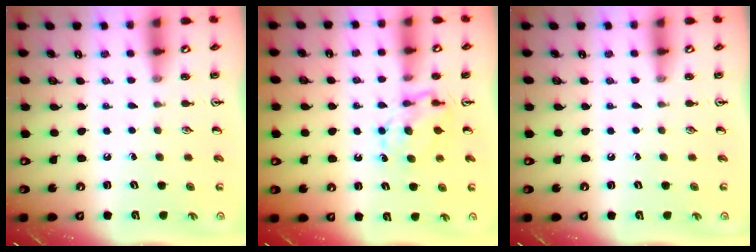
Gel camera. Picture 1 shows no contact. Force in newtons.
{"total": 7.7, "press": 7.7, "slide": 0.7}
{"total": 0.0}